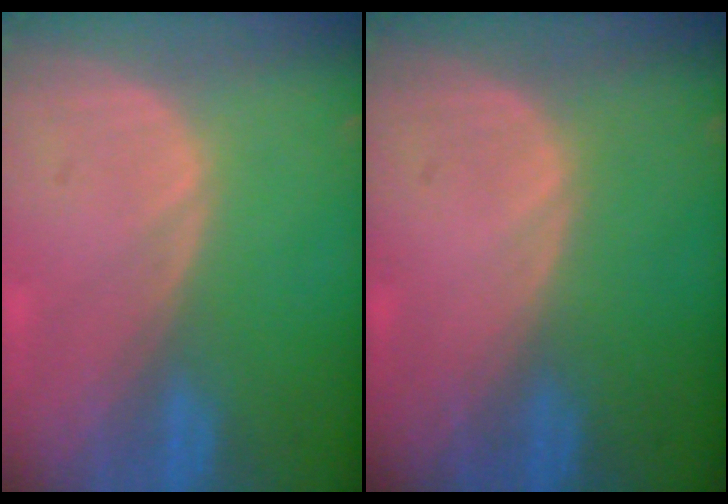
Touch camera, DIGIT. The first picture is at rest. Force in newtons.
{"total": 0.0}